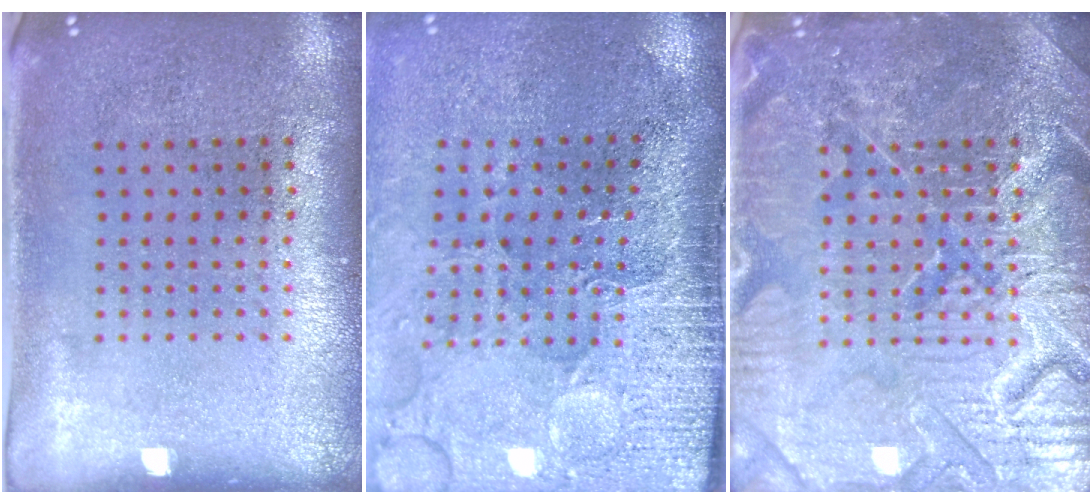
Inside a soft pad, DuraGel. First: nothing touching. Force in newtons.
{"total": 3.7, "press": 3.4, "slide": 1.4}
{"total": 7.9, "press": 7.8, "slide": 0.9}